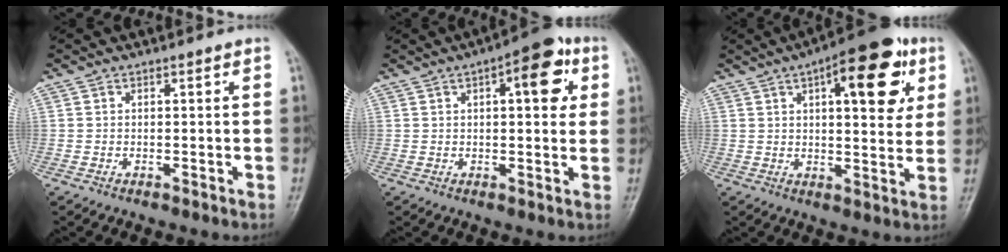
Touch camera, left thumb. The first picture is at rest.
{"total": 9.8, "force": [3.3, 3.8, 8.4], "torque": [-0.086, 0.005, 0.034]}
{"total": 16.3, "force": [6.4, 6.3, 13.6], "torque": [-0.147, -0.007, 0.080]}